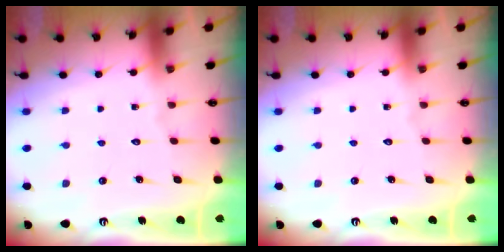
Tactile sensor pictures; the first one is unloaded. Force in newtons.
{"total": 0.0}